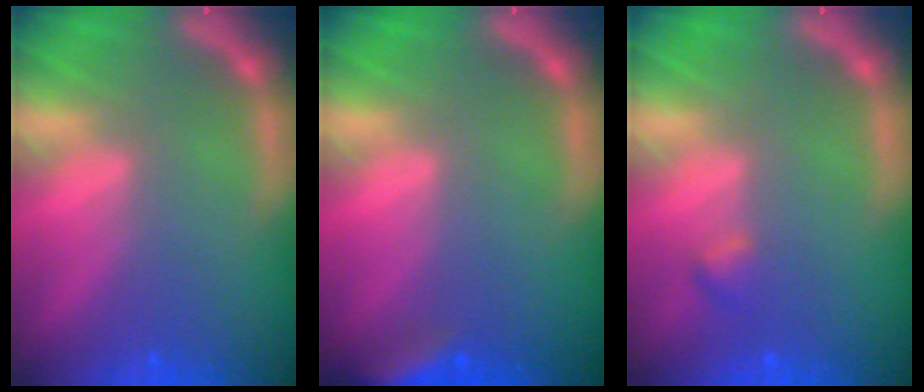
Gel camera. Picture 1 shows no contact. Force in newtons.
{"total": 4.0}
{"total": 0.9}